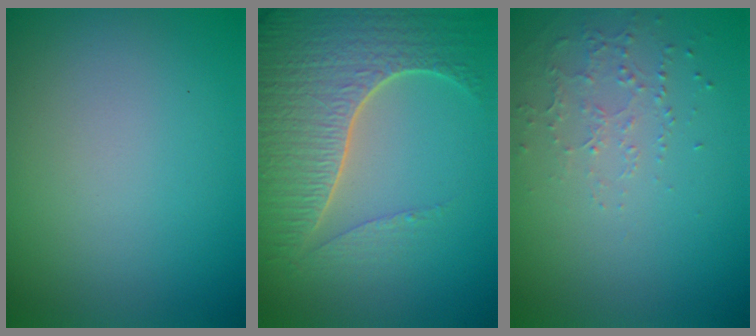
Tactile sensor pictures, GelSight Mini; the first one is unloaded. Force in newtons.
{"total": 7.5, "press": 5.6, "slide": 5.0}
{"total": 1.0, "press": 0.7, "slide": 0.8}